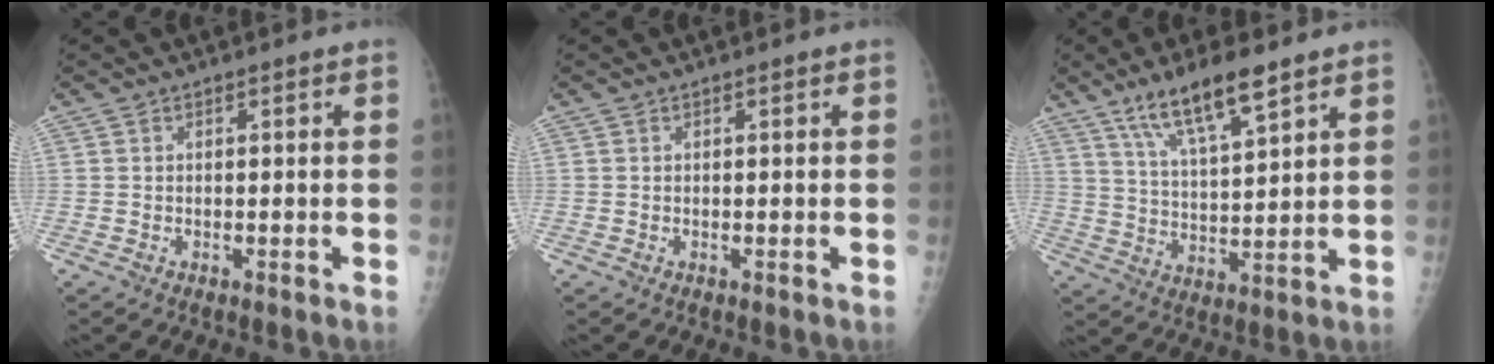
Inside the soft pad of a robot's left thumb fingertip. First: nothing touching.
{"total": 0.0}
{"total": 11.8, "force": [7.8, 2.6, 8.4], "torque": [-0.144, -0.033, 0.147]}